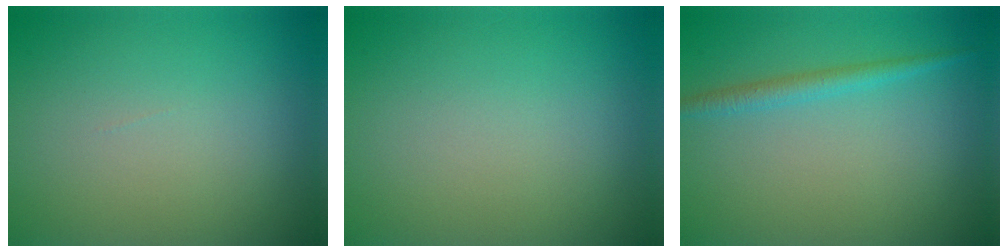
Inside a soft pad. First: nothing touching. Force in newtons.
{"total": 0.0}
{"total": 1.9, "press": 1.9, "slide": 0.1}